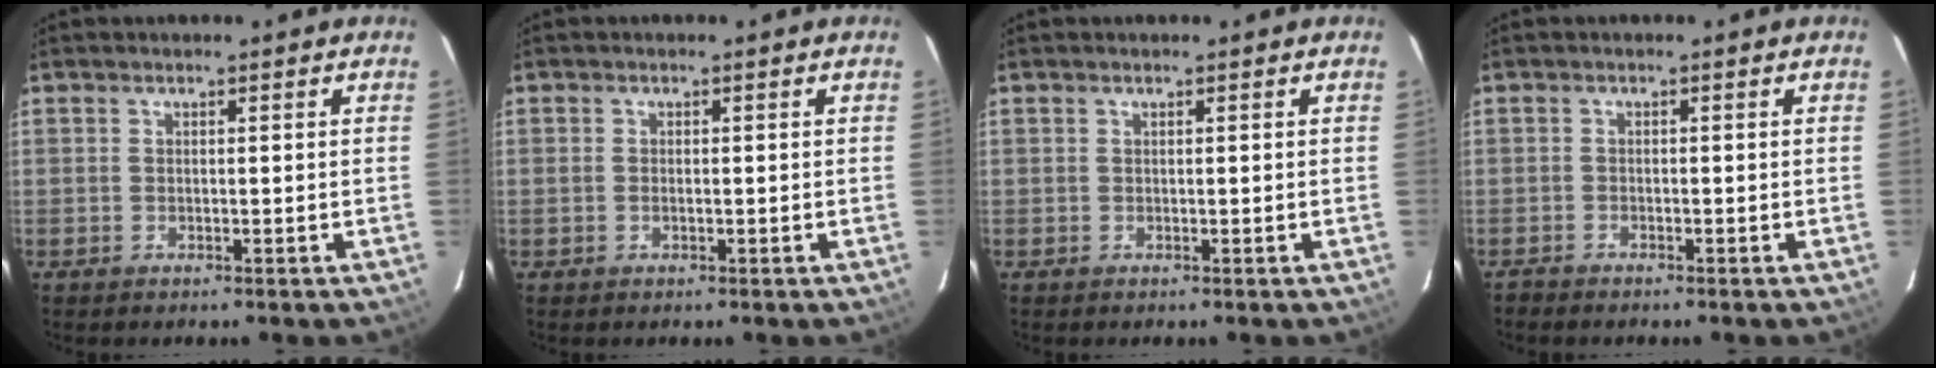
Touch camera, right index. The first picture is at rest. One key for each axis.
{"total": 0.9, "fx": -0.2, "fy": 0.6, "fz": 0.6, "tx": -0.012, "ty": 0.001, "tz": -0.004}
{"total": 0.0}
{"total": 1.1, "fx": -1.0, "fy": 0.1, "fz": 0.5, "tx": -0.023, "ty": -0.006, "tz": -0.016}